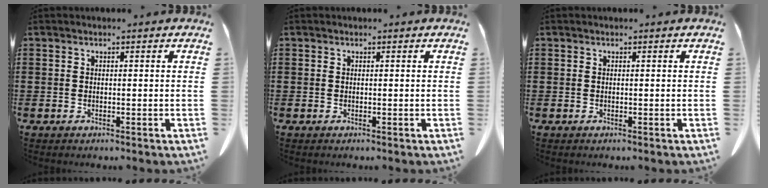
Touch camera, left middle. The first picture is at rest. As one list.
[{"total": 0.0}, {"total": 0.0}]